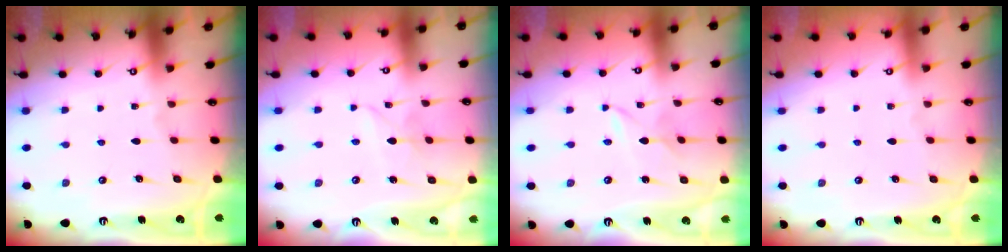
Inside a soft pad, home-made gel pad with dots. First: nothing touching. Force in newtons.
{"total": 2.6, "press": 2.6, "slide": 0.2}
{"total": 1.5, "press": 1.5, "slide": 0.3}
{"total": 0.0}